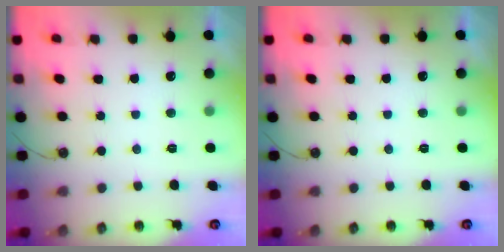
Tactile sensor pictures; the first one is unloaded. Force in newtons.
{"total": 0.0}